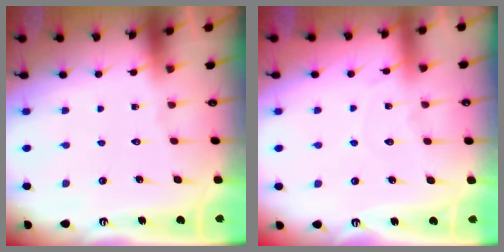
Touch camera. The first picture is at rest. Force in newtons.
{"total": 3.7, "press": 3.7, "slide": 0.5}